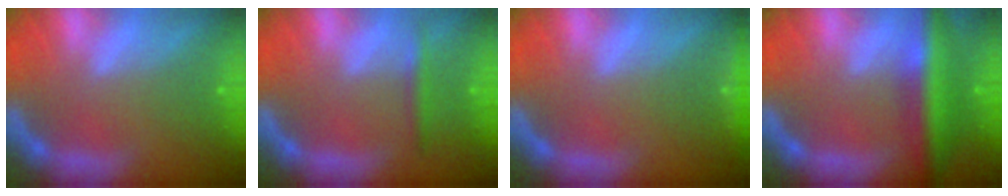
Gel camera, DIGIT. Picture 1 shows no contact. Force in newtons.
{"total": 1.9}
{"total": 1.9}
{"total": 7.5}